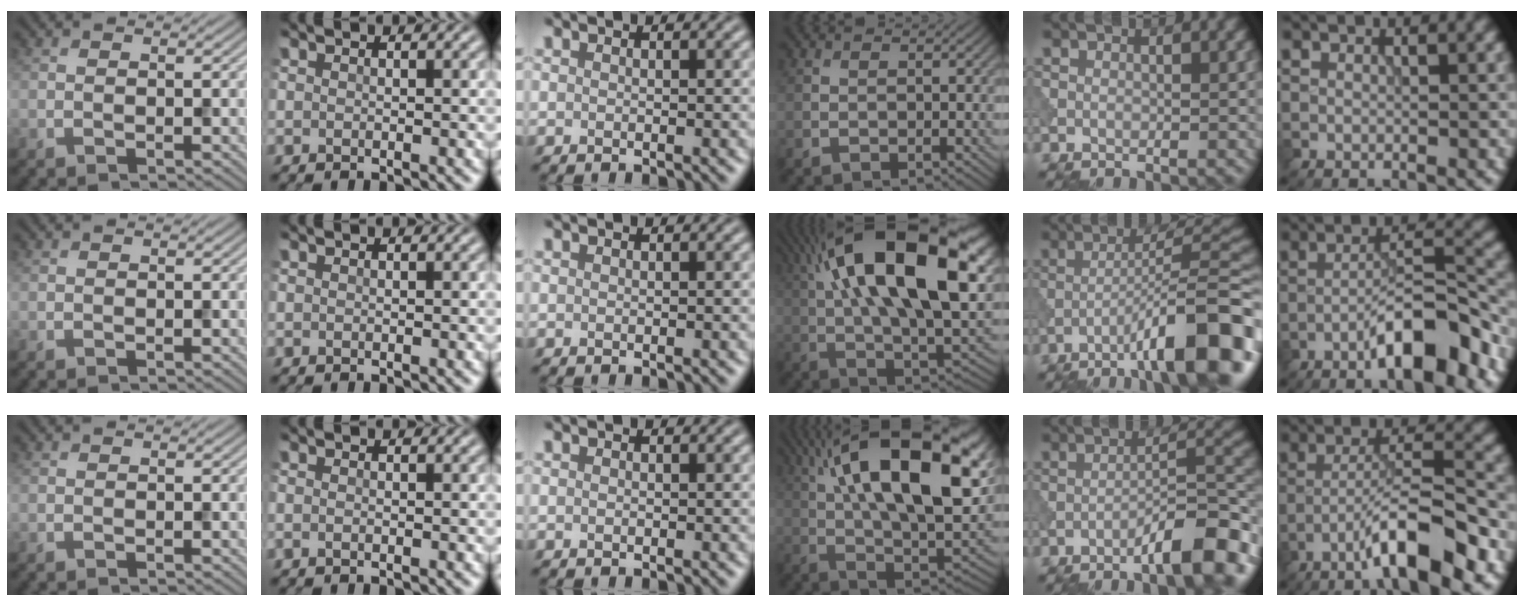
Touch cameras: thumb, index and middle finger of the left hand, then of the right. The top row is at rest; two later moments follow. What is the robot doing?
{"motion": "dispense", "object": "syringe"}